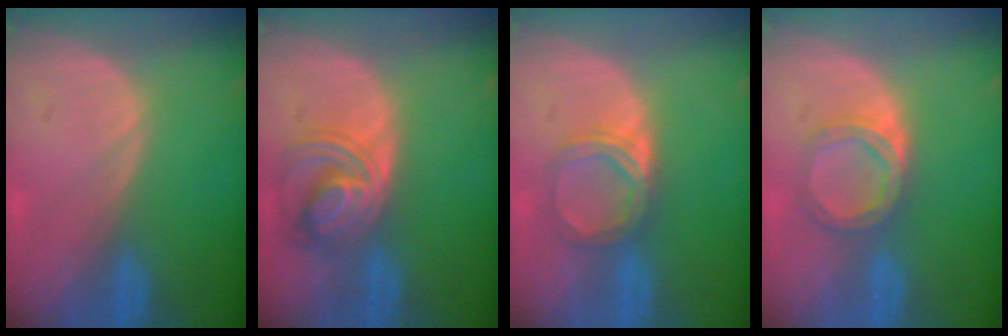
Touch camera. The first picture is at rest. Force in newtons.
{"total": 6.4, "press": 6.3, "slide": 0.7}
{"total": 5.2, "press": 4.6, "slide": 2.5}
{"total": 4.6, "press": 4.5, "slide": 0.8}